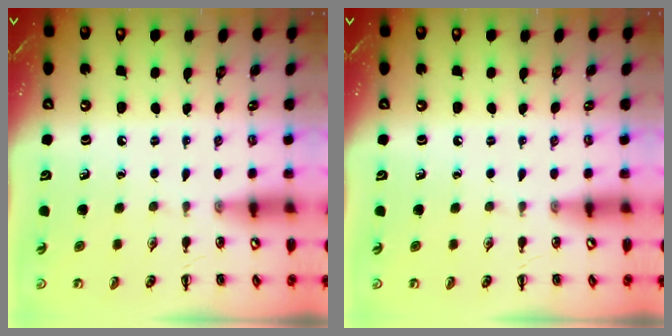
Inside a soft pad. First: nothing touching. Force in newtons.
{"total": 0.0}